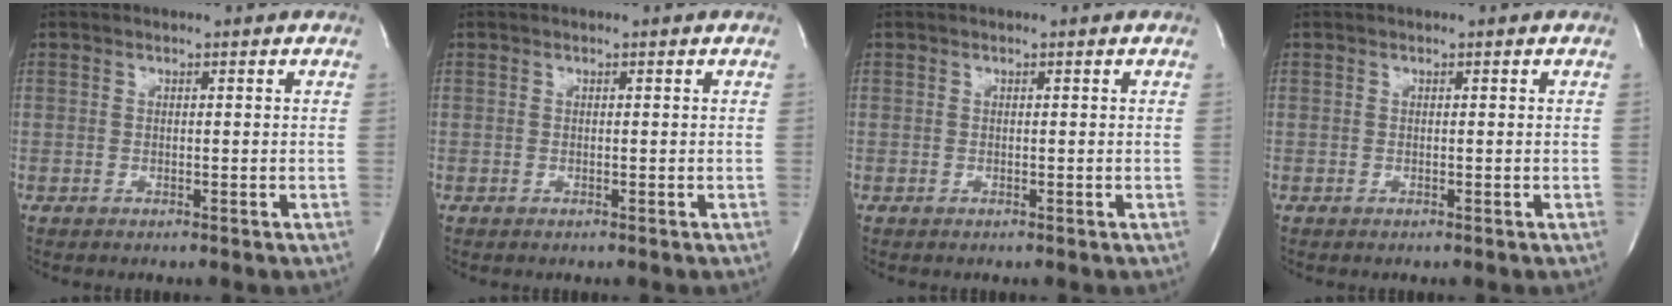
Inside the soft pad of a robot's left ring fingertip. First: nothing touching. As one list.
[{"total": 0.0}, {"total": 0.0}, {"total": 0.0}]